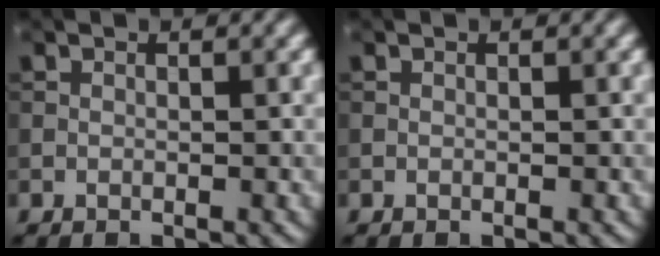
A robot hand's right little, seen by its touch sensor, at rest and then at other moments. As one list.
[{"total": 0.0}]